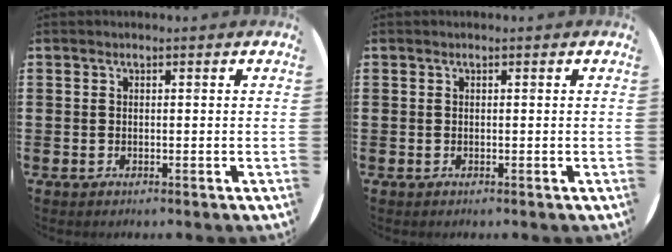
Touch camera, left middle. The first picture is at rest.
{"total": 0.0}